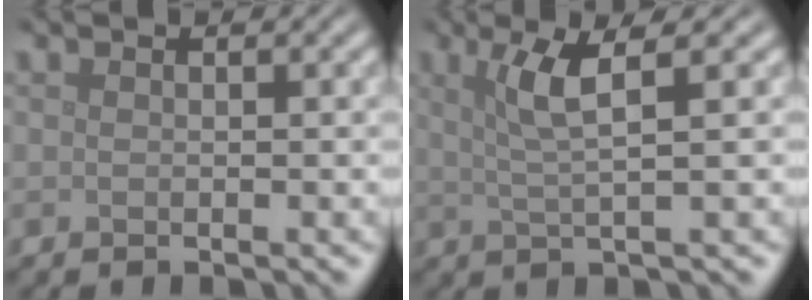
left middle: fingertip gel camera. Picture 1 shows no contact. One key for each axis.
{"total": 3.7, "fx": 1.2, "fy": 0.7, "fz": 3.4, "tx": -0.061, "ty": 0.002, "tz": 0.025}